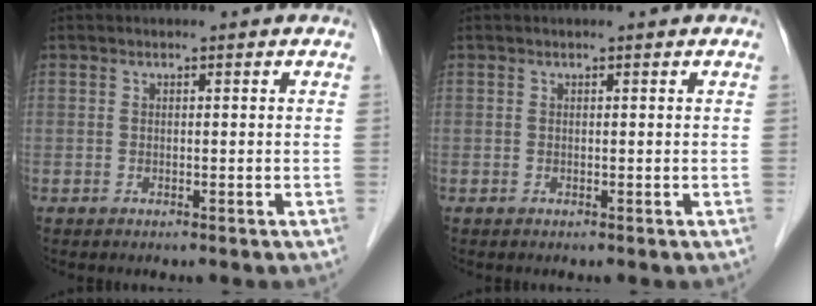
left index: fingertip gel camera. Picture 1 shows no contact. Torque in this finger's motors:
{"motor_torque": [0.11, -0.01, -0.02, 0.00]}